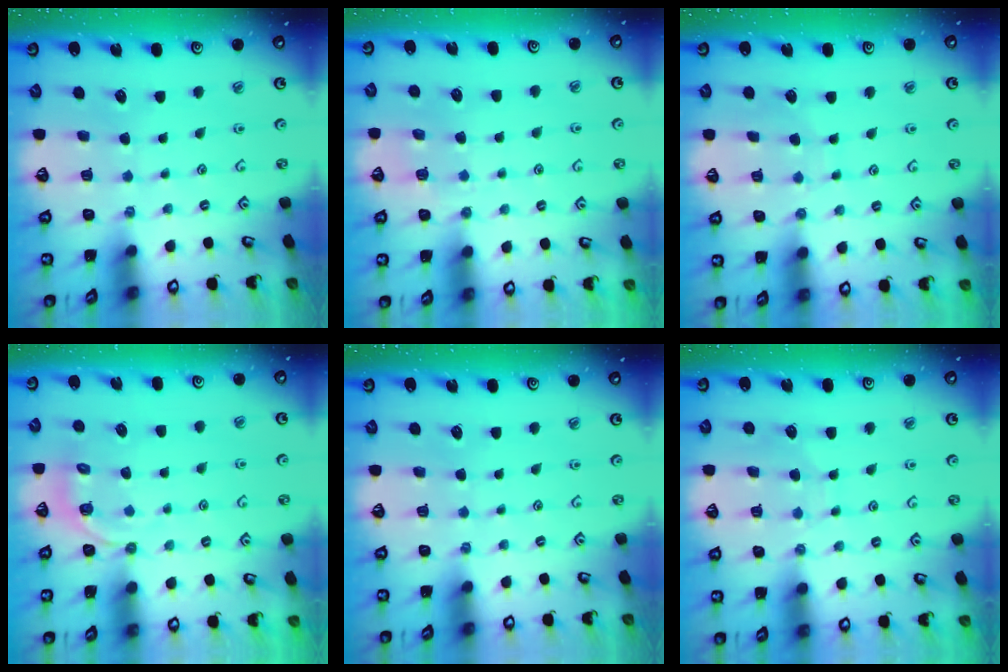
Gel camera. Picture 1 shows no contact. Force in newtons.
{"total": 5.1, "press": 5.1, "slide": 0.9}
{"total": 6.3, "press": 6.2, "slide": 0.5}
{"total": 4.5, "press": 4.1, "slide": 1.8}
{"total": 0.0}
{"total": 5.5, "press": 5.5, "slide": 0.5}